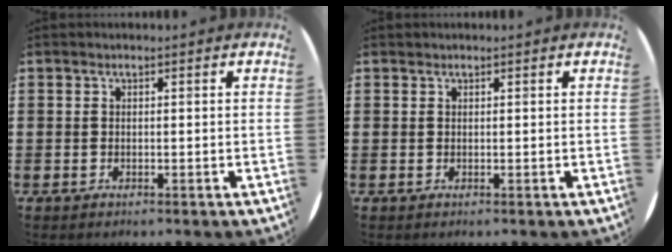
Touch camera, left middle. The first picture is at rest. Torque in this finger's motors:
{"motor_torque": [-0.16, 0.02, -0.03, 0.01]}